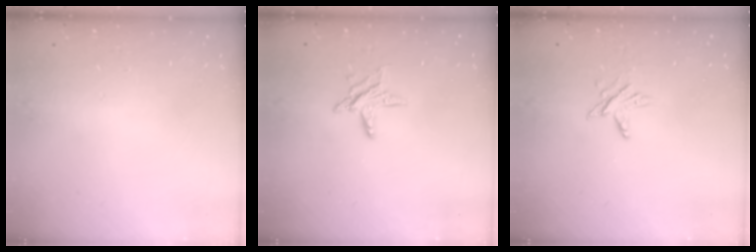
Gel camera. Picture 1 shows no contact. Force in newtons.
{"total": 6.1, "press": 6.0, "slide": 0.6}
{"total": 3.9, "press": 3.9, "slide": 0.5}